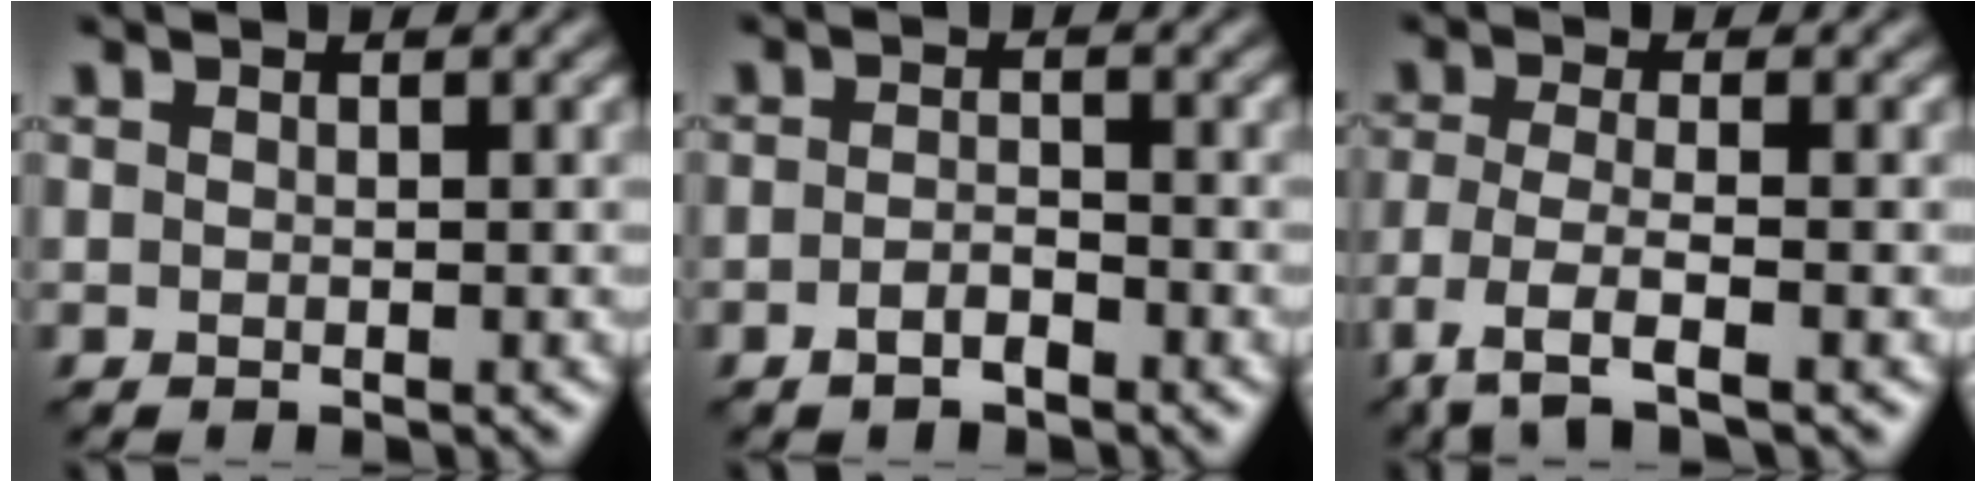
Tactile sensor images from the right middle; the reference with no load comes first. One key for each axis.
{"total": 1.7, "fx": -1.1, "fy": 0.6, "fz": 1.1, "tx": -0.023, "ty": 0.001, "tz": -0.022}
{"total": 4.3, "fx": -2.7, "fy": 0.9, "fz": 3.2, "tx": -0.070, "ty": -0.009, "tz": -0.060}